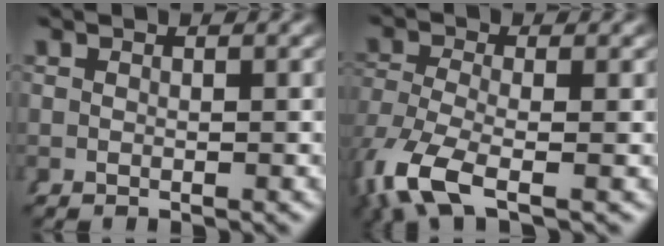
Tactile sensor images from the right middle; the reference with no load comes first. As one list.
[{"total": 5.2, "force": [-2.4, 2.2, 4.1], "torque": [-0.109, -0.046, -0.016]}]